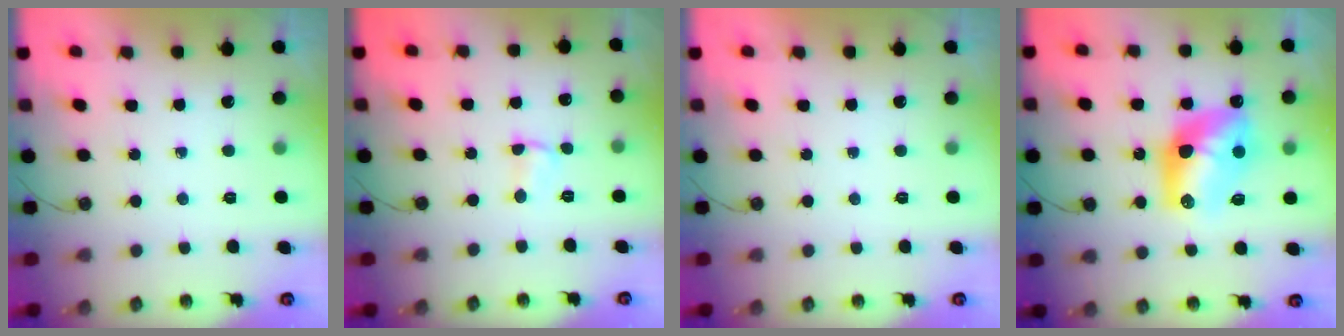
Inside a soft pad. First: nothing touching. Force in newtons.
{"total": 1.9, "press": 1.9, "slide": 0.3}
{"total": 0.0}
{"total": 13.0, "press": 13.0, "slide": 0.9}